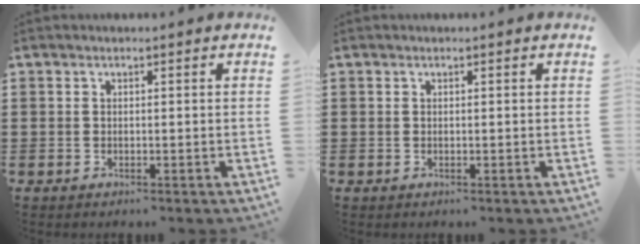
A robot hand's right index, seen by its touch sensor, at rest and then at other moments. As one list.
[{"total": 0.0}]